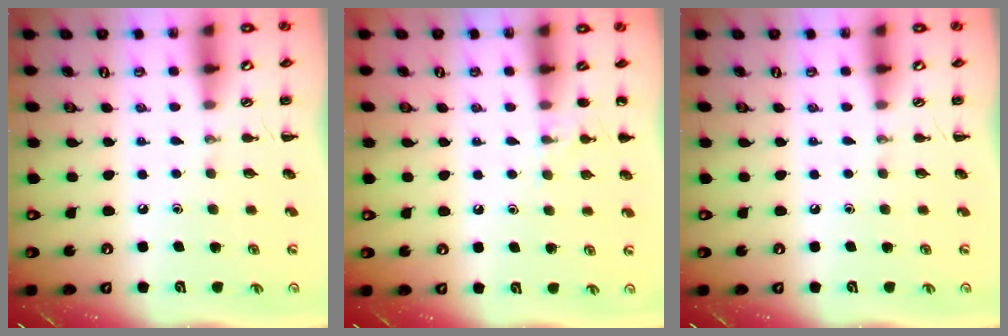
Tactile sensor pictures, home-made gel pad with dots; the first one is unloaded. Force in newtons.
{"total": 5.6, "press": 5.4, "slide": 1.6}
{"total": 0.0}